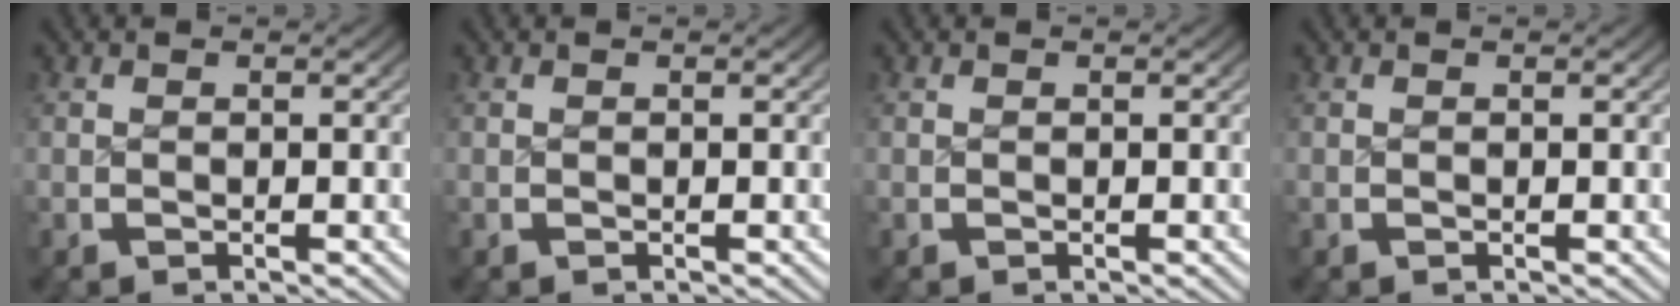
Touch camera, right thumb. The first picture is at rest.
{"total": 0.0}
{"total": 0.0}
{"total": 0.0}